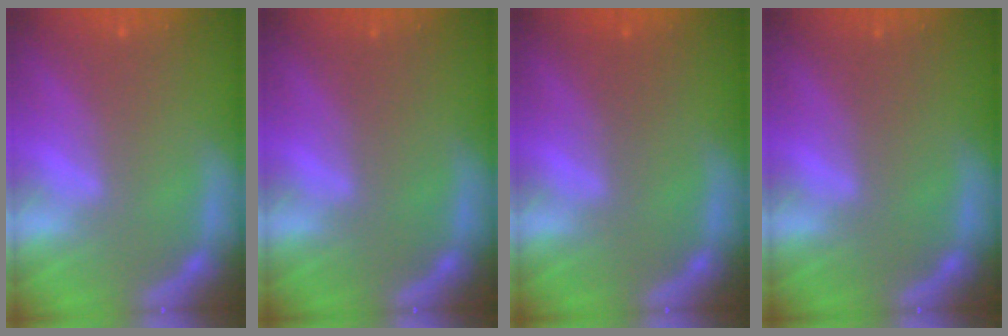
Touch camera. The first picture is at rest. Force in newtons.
{"total": 0.0}
{"total": 1.0}
{"total": 0.0}